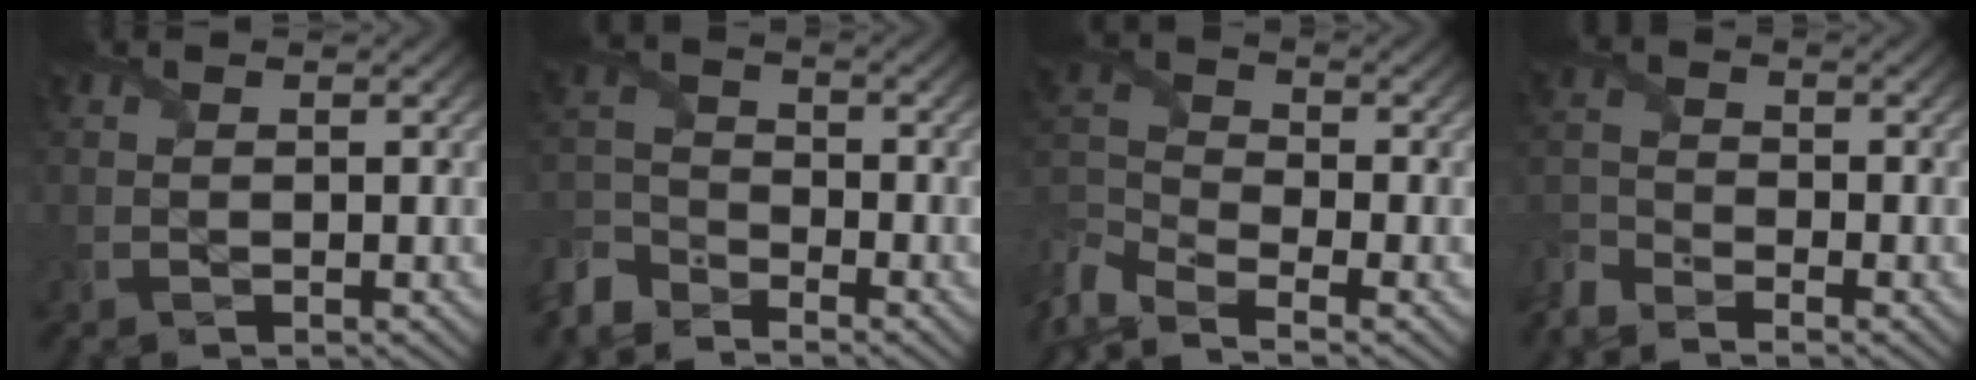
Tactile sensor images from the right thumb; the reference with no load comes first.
{"total": 5.9, "force": [-5.1, 2.4, 1.7], "torque": [-0.051, -0.011, -0.124]}
{"total": 8.4, "force": [-6.0, 3.5, 4.8], "torque": [-0.117, -0.021, -0.132]}
{"total": 4.5, "force": [-4.0, 1.2, 1.4], "torque": [-0.040, -0.014, -0.097]}